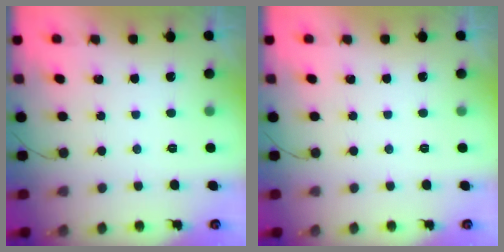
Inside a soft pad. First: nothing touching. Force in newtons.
{"total": 0.0}